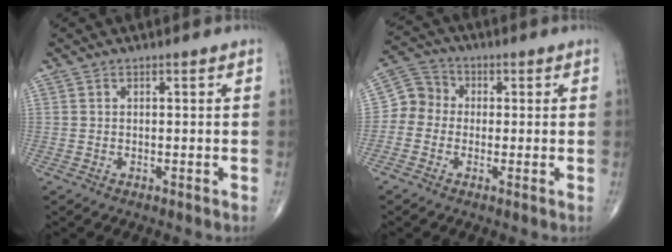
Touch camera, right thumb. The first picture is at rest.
{"total": 6.0, "force": [-0.6, 5.4, 2.4], "torque": [-0.023, 0.022, -0.029]}